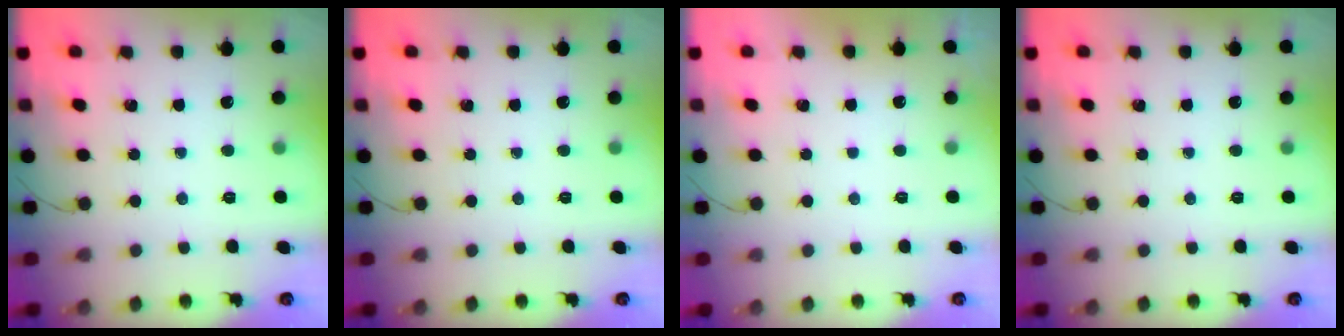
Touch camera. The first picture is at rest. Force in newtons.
{"total": 0.0}
{"total": 3.0, "press": 3.0, "slide": 0.1}
{"total": 0.0}